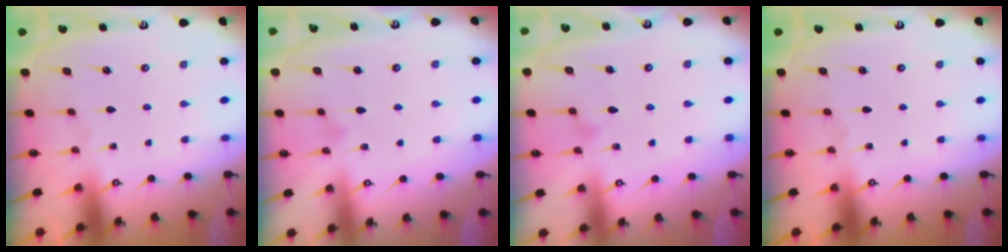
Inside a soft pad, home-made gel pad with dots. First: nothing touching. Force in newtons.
{"total": 8.1, "press": 8.1, "slide": 0.5}
{"total": 8.1, "press": 8.1, "slide": 0.3}
{"total": 0.0}